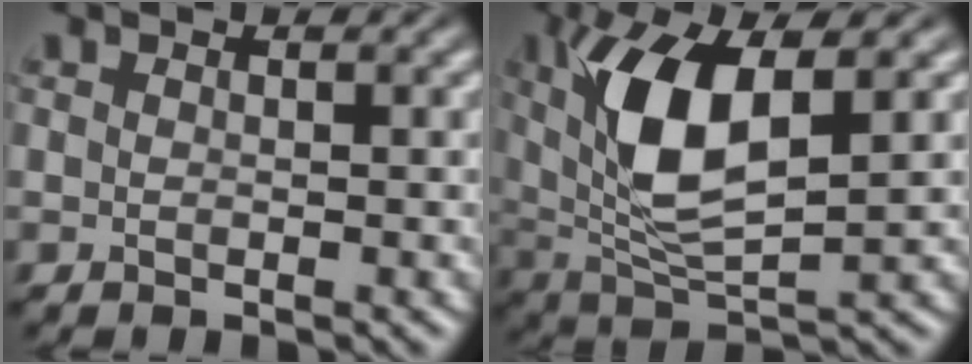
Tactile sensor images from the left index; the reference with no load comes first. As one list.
[{"total": 8.0, "force": [1.9, 3.0, 7.2], "torque": [-0.152, 0.000, 0.048]}]